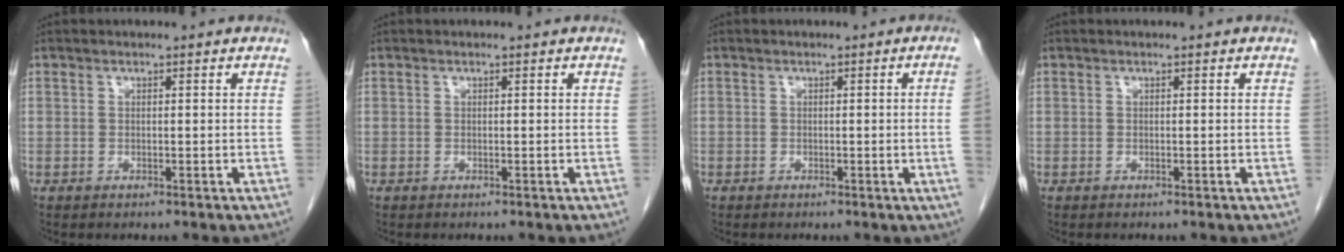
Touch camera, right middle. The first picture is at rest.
{"total": 0.0}
{"total": 2.3, "force": [-0.2, -0.9, 2.1], "torque": [-0.022, 0.000, -0.001]}
{"total": 0.0}